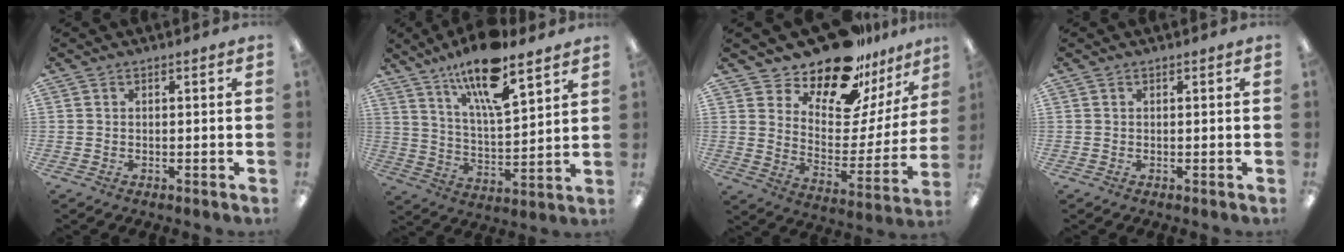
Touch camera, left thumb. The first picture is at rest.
{"total": 16.3, "force": [11.8, 4.1, 10.6], "torque": [-0.183, -0.062, 0.194]}
{"total": 18.9, "force": [16.2, 6.6, 7.2], "torque": [-0.124, -0.134, 0.283]}
{"total": 0.0}